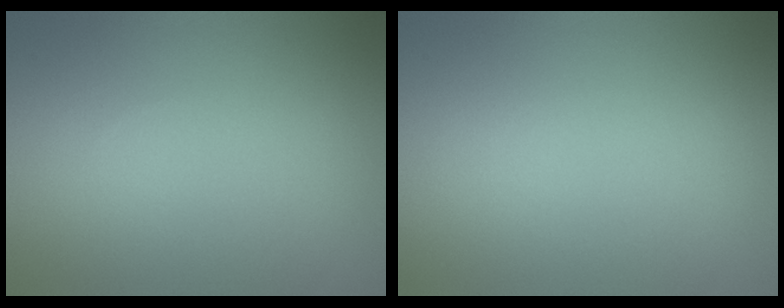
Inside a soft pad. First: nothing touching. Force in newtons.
{"total": 0.0}